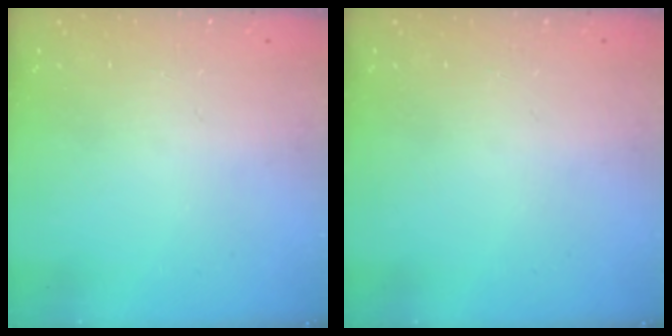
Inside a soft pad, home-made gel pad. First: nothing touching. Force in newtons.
{"total": 0.0}